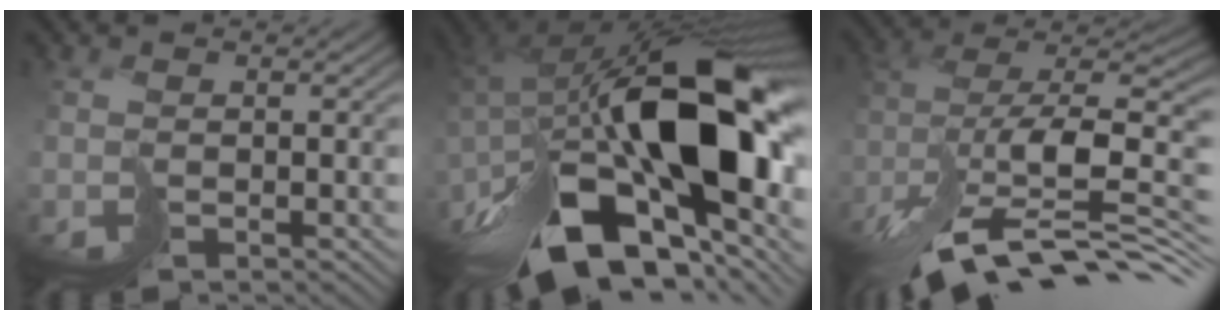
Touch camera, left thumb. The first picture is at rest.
{"total": 18.5, "force": [-3.8, 10.3, 14.8], "torque": [-0.275, -0.023, -0.044]}
{"total": 13.9, "force": [-6.4, 6.0, 10.8], "torque": [-0.217, 0.007, -0.105]}